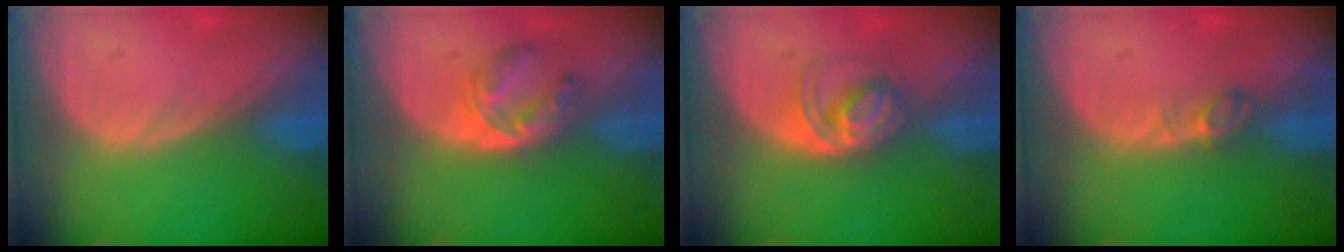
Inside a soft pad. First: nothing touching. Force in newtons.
{"total": 6.0, "press": 4.9, "slide": 3.5}
{"total": 5.1, "press": 5.0, "slide": 1.3}
{"total": 2.1, "press": 2.1, "slide": 0.4}